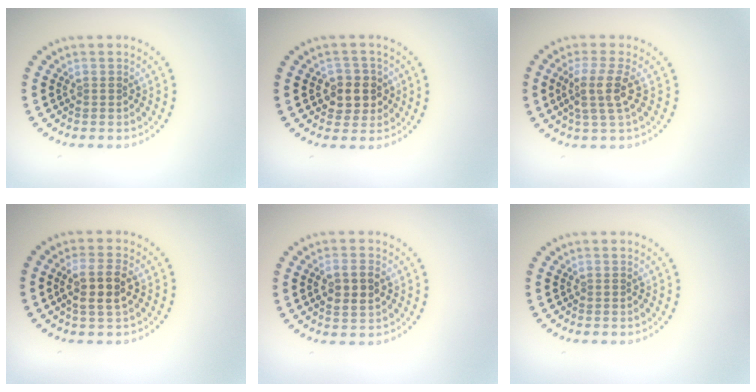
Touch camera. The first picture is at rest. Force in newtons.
{"total": 2.8, "press": 2.7, "slide": 0.9}
{"total": 3.4, "press": 2.6, "slide": 2.2}
{"total": 3.0, "press": 2.7, "slide": 1.2}
{"total": 3.0, "press": 2.9, "slide": 0.6}
{"total": 0.0}